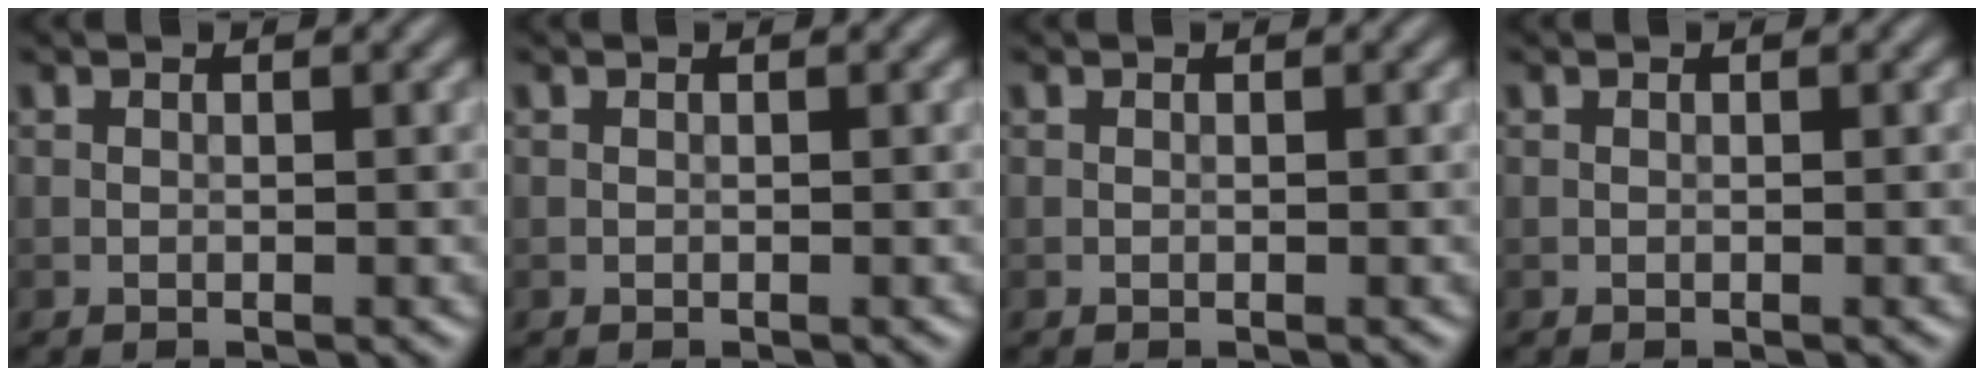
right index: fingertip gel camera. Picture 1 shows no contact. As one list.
[{"total": 0.0}, {"total": 0.0}, {"total": 0.0}]